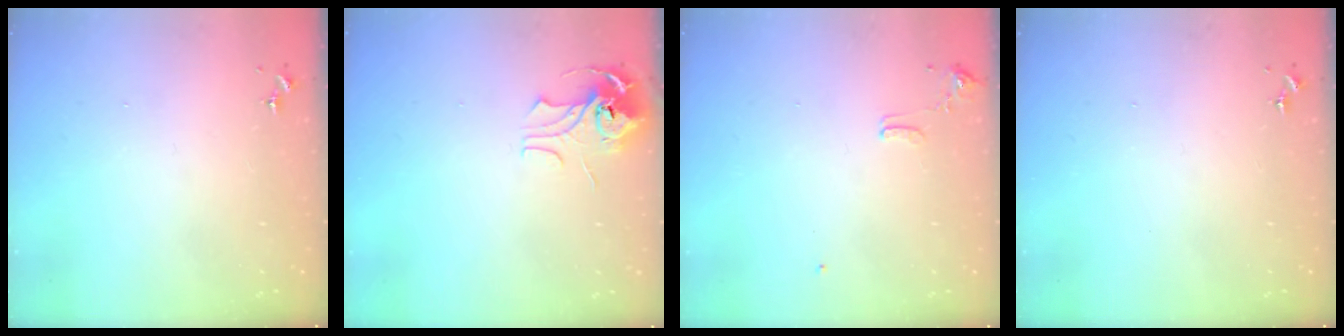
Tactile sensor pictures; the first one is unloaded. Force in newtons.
{"total": 8.5, "press": 8.4, "slide": 0.6}
{"total": 9.2, "press": 9.2, "slide": 1.0}
{"total": 0.0}